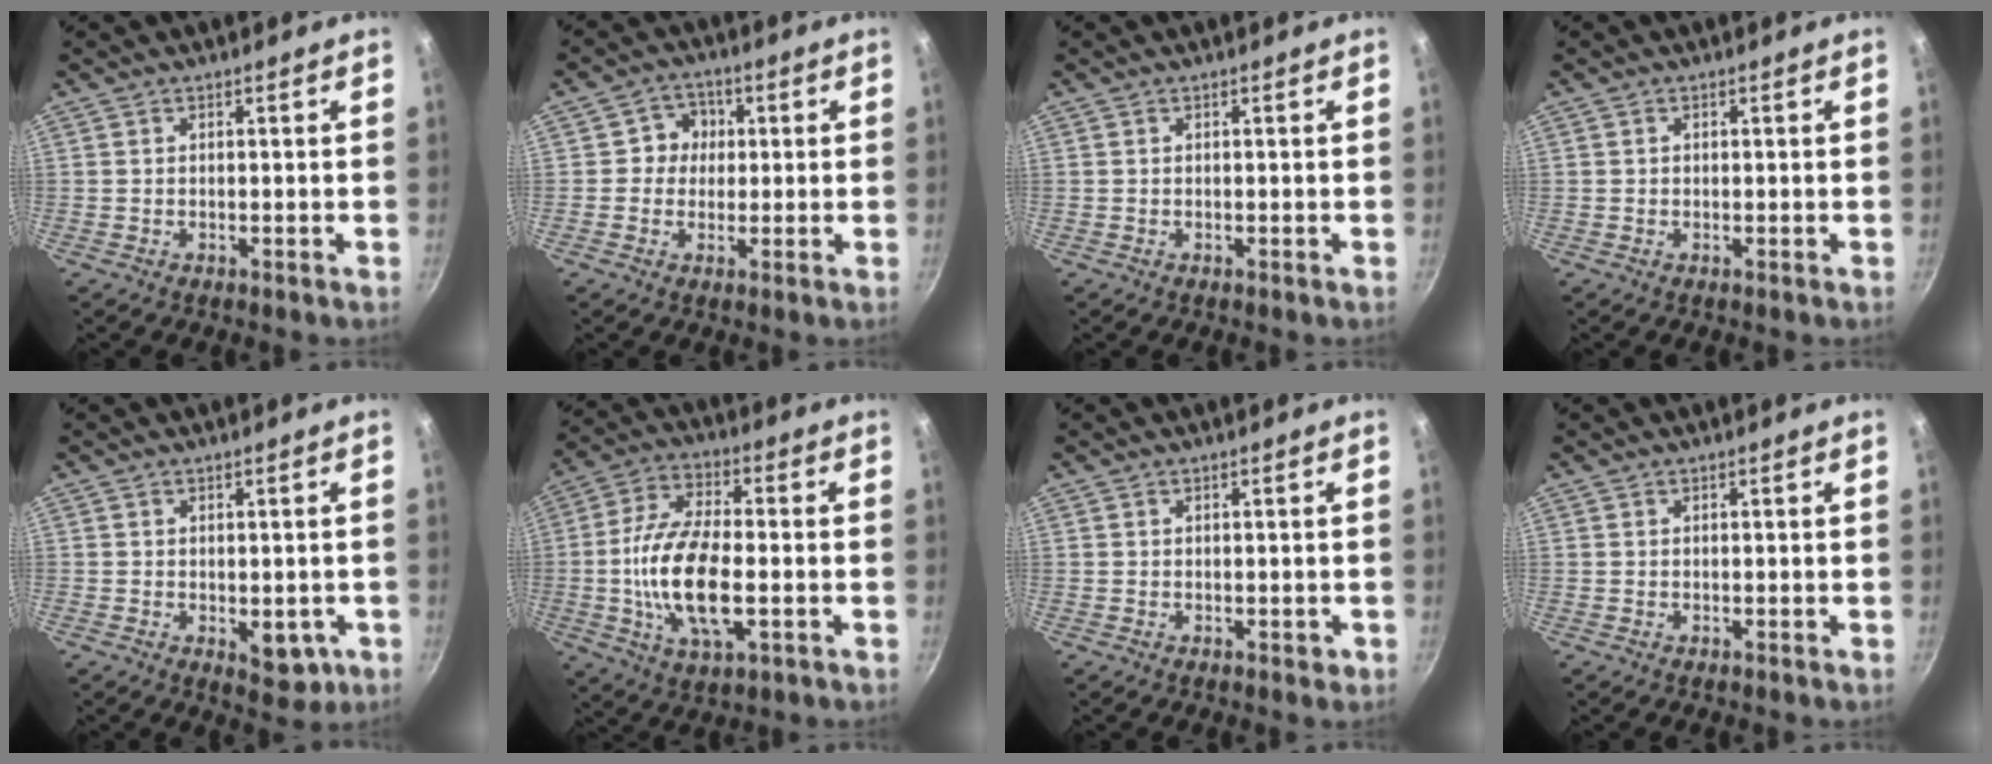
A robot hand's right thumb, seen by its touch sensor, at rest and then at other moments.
{"total": 5.3, "force": [0.4, 4.9, 1.9], "torque": [0.006, 0.010, -0.001]}
{"total": 0.0}
{"total": 0.0}
{"total": 5.2, "force": [-1.6, 3.0, 4.0], "torque": [-0.025, -0.003, -0.012]}
{"total": 16.4, "force": [-2.5, 7.2, 14.5], "torque": [-0.281, 0.012, -0.046]}
{"total": 0.8, "force": [-0.2, 0.5, 0.5], "torque": [0.001, 0.001, -0.003]}
{"total": 0.0}